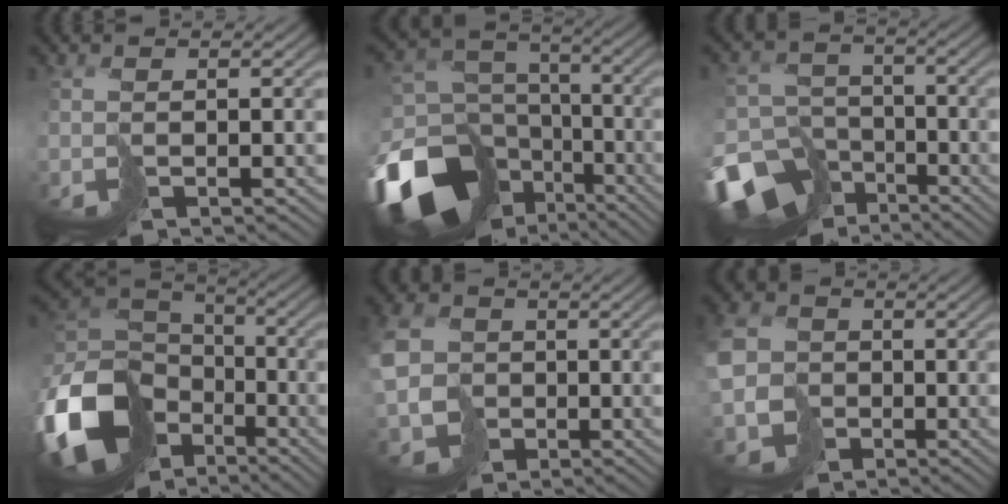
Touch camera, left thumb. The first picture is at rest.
{"total": 18.6, "force": [-9.2, 13.7, 8.5], "torque": [-0.238, -0.041, -0.124]}
{"total": 14.6, "force": [-9.3, 10.2, 4.9], "torque": [-0.144, -0.056, -0.138]}
{"total": 17.0, "force": [-6.4, 12.8, 9.2], "torque": [-0.267, -0.046, -0.115]}
{"total": 7.5, "force": [-0.4, 6.8, 3.2], "torque": [-0.100, -0.004, -0.012]}
{"total": 7.9, "force": [-1.1, 7.1, 3.3], "torque": [-0.103, -0.008, -0.028]}